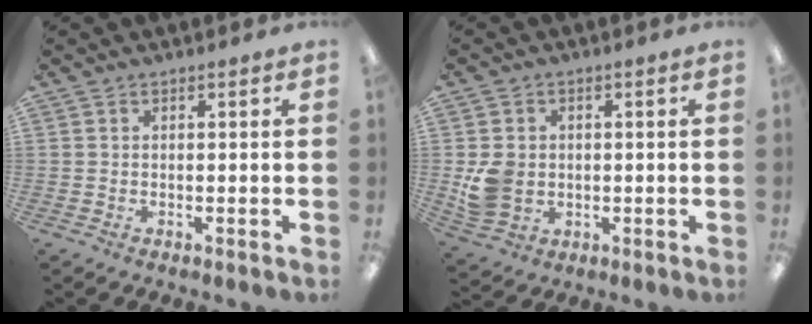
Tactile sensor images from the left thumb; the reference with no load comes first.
{"total": 7.1, "force": [-0.3, 6.2, 3.3], "torque": [-0.060, 0.010, 0.000]}